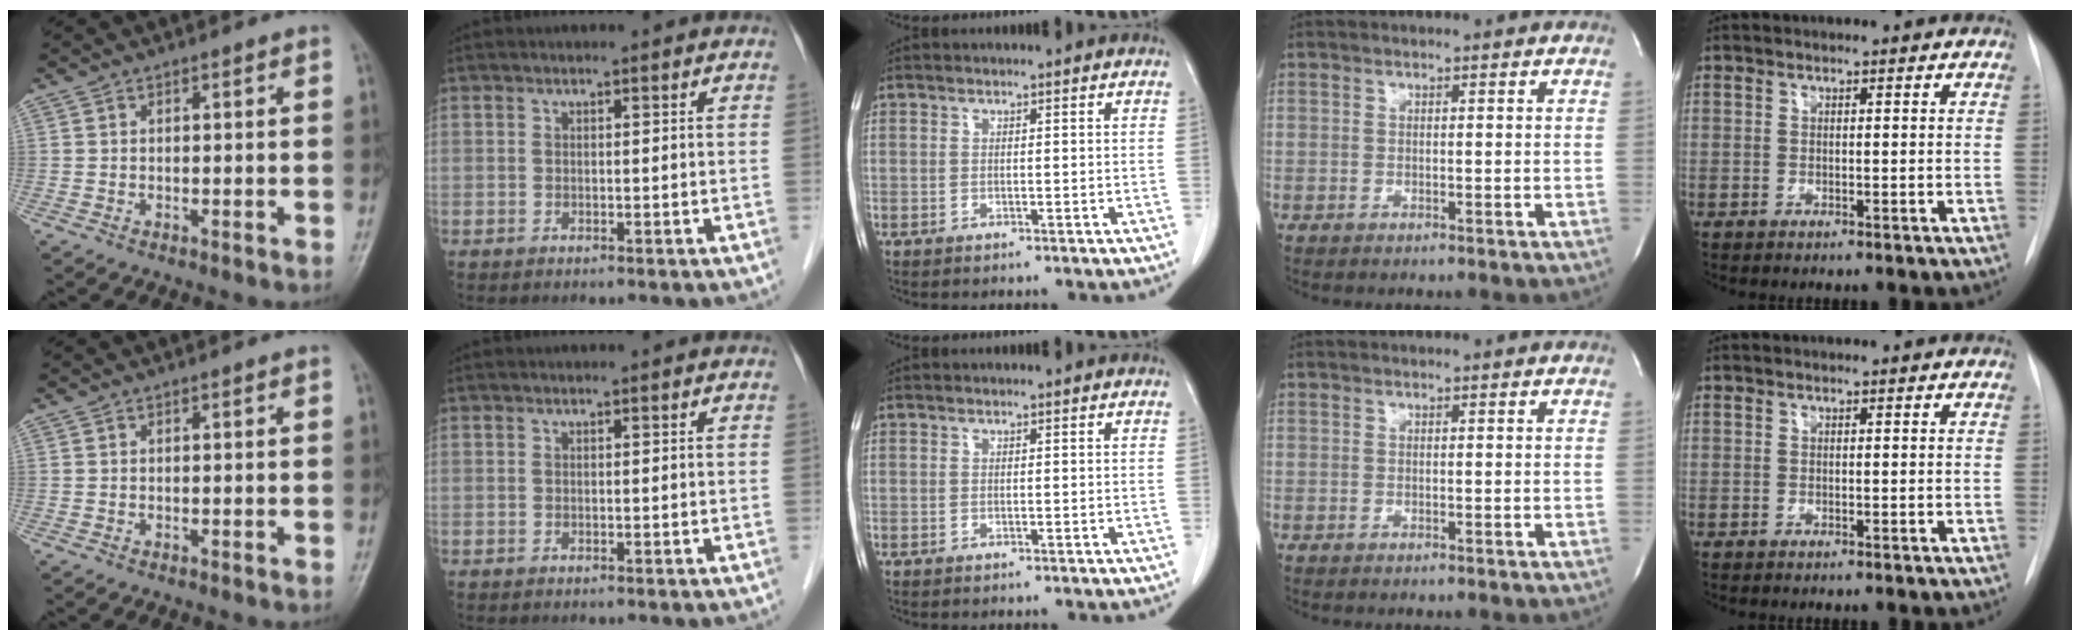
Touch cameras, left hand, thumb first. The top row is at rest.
{}